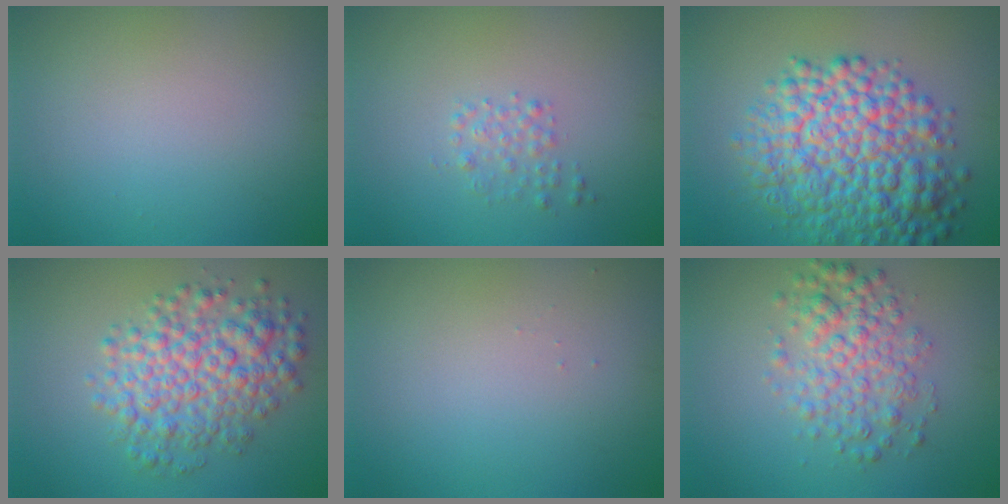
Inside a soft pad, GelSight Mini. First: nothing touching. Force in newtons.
{"total": 1.4, "press": 1.4, "slide": 0.1}
{"total": 9.8, "press": 9.8, "slide": 0.1}
{"total": 6.2, "press": 6.2, "slide": 0.1}
{"total": 0.0}
{"total": 4.3, "press": 4.3, "slide": 0.1}